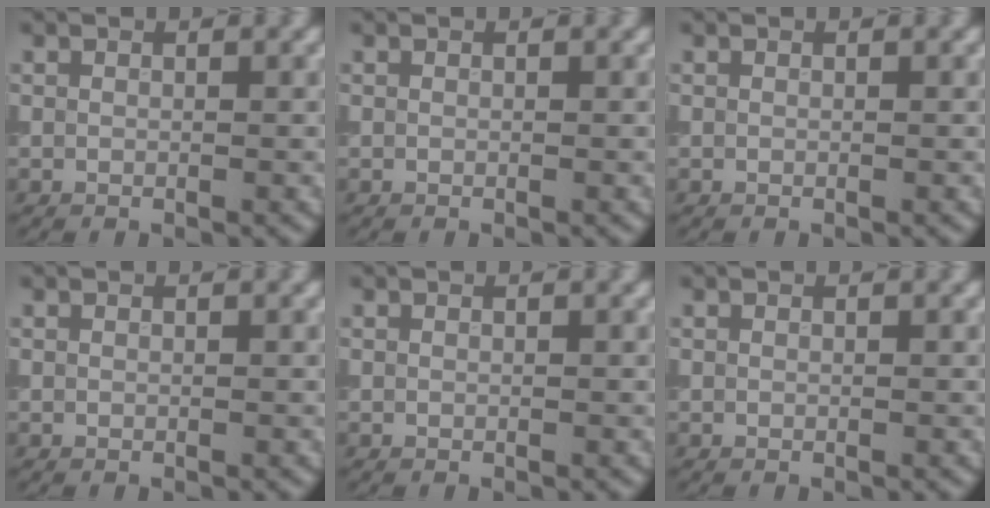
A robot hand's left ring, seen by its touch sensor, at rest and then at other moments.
{"total": 0.0}
{"total": 0.0}
{"total": 0.0}
{"total": 0.0}
{"total": 0.0}